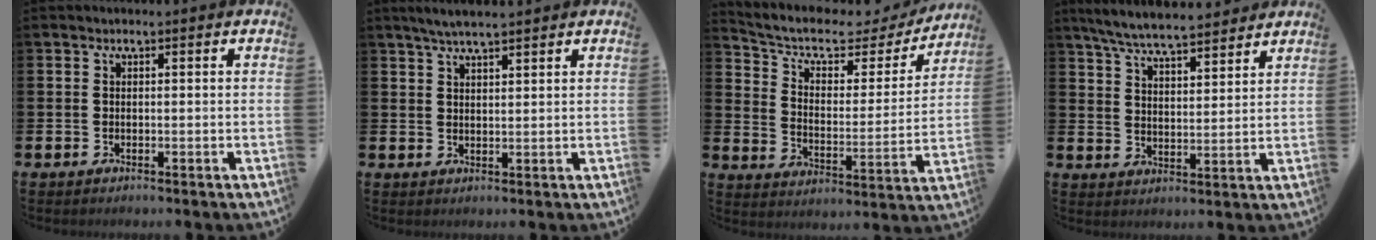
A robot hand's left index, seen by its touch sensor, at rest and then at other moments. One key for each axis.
{"total": 3.8, "fx": 3.4, "fy": 0.4, "fz": 1.7, "tx": -0.040, "ty": -0.004, "tz": 0.062}
{"total": 7.3, "fx": 6.1, "fy": 3.0, "fz": 2.8, "tx": -0.083, "ty": -0.043, "tz": 0.099}
{"total": 6.8, "fx": 6.5, "fy": 0.6, "fz": 1.8, "tx": -0.062, "ty": -0.032, "tz": 0.117}